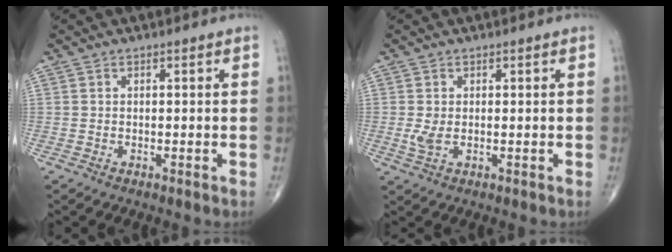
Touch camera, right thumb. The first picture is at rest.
{"total": 2.4, "force": [0.1, 1.4, 1.9], "torque": [-0.048, -0.004, 0.005]}